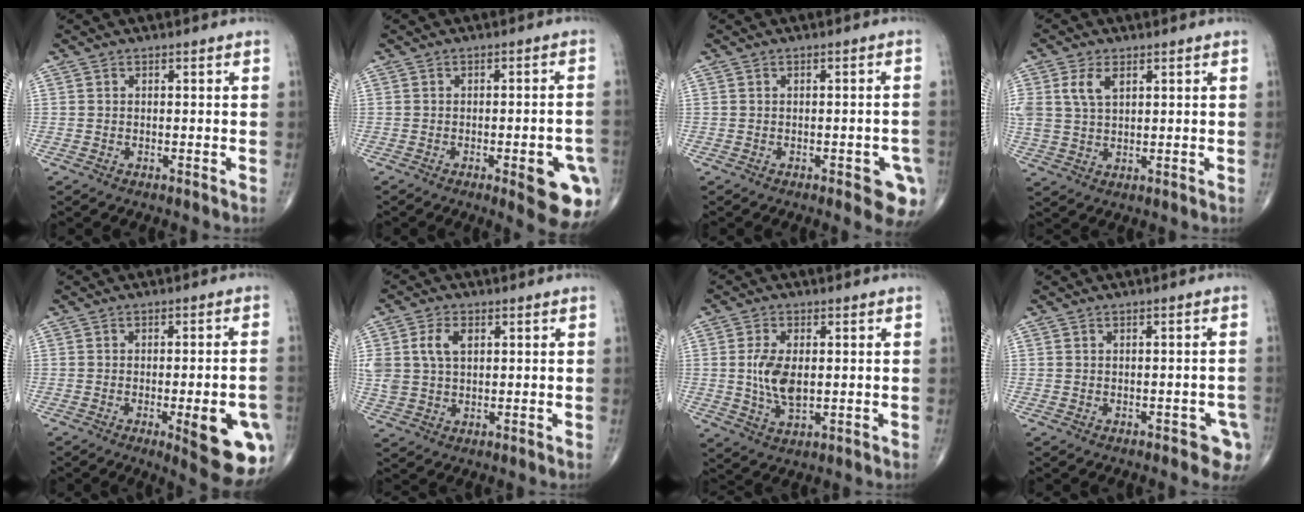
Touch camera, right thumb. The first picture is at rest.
{"total": 11.1, "force": [-4.1, 3.2, 9.8], "torque": [-0.101, 0.007, -0.042]}
{"total": 6.6, "force": [-2.9, 2.4, 5.4], "torque": [-0.046, 0.004, -0.033]}
{"total": 5.9, "force": [2.4, 3.4, 4.2], "torque": [-0.088, -0.002, 0.052]}
{"total": 14.2, "force": [-4.5, 3.9, 12.9], "torque": [-0.122, 0.005, -0.042]}
{"total": 7.4, "force": [2.1, 4.8, 5.2], "torque": [-0.109, 0.002, 0.046]}
{"total": 7.4, "force": [0.4, 3.9, 6.3], "torque": [-0.128, -0.009, 0.010]}
{"total": 3.9, "force": [-1.6, 2.1, 2.9], "torque": [-0.015, 0.007, -0.017]}